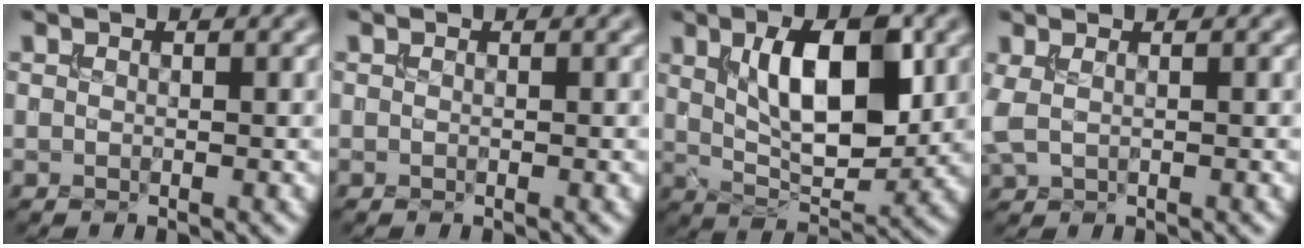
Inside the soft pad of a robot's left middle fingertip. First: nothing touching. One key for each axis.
{"total": 0.0}
{"total": 8.6, "fx": 2.3, "fy": 3.7, "fz": 7.5, "tx": -0.122, "ty": 0.000, "tz": 0.041}
{"total": 1.5, "fx": 0.5, "fy": 0.6, "fz": 1.2, "tx": -0.038, "ty": 0.002, "tz": 0.009}